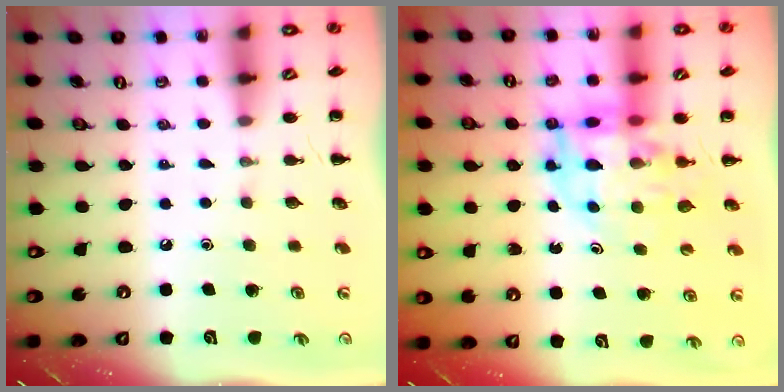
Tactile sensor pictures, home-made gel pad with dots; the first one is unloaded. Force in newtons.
{"total": 12.0, "press": 11.3, "slide": 3.9}